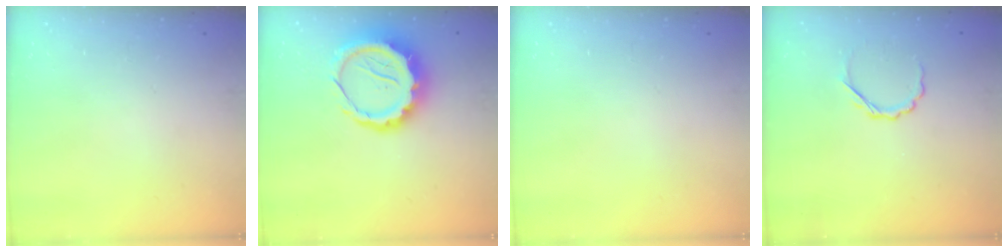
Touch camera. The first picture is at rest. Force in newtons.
{"total": 12.5, "press": 12.1, "slide": 2.9}
{"total": 0.0}
{"total": 4.1, "press": 3.9, "slide": 1.1}